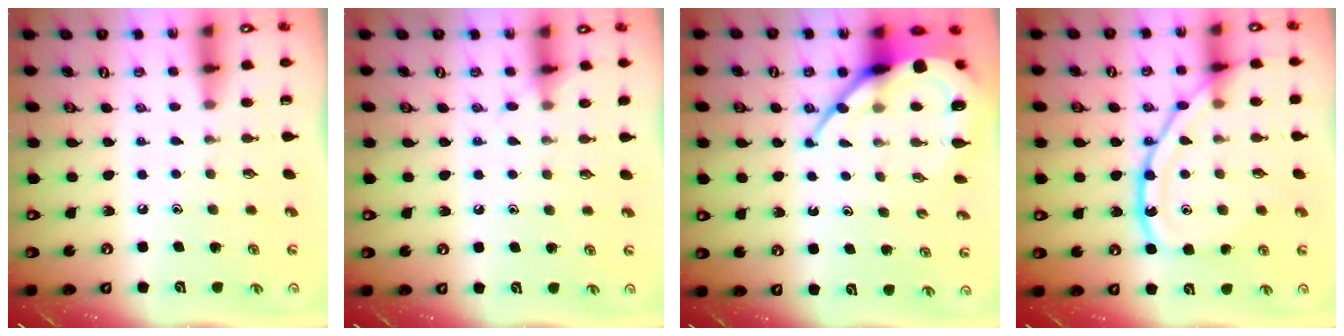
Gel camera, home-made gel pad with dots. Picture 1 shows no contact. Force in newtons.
{"total": 5.9, "press": 5.8, "slide": 0.7}
{"total": 11.4, "press": 11.4, "slide": 1.1}
{"total": 15.9, "press": 15.9, "slide": 1.5}